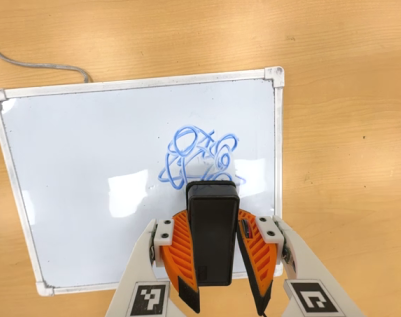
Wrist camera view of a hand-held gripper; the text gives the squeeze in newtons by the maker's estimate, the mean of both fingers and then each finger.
{"total": 10.4, "left": 8.9, "right": 11.8}